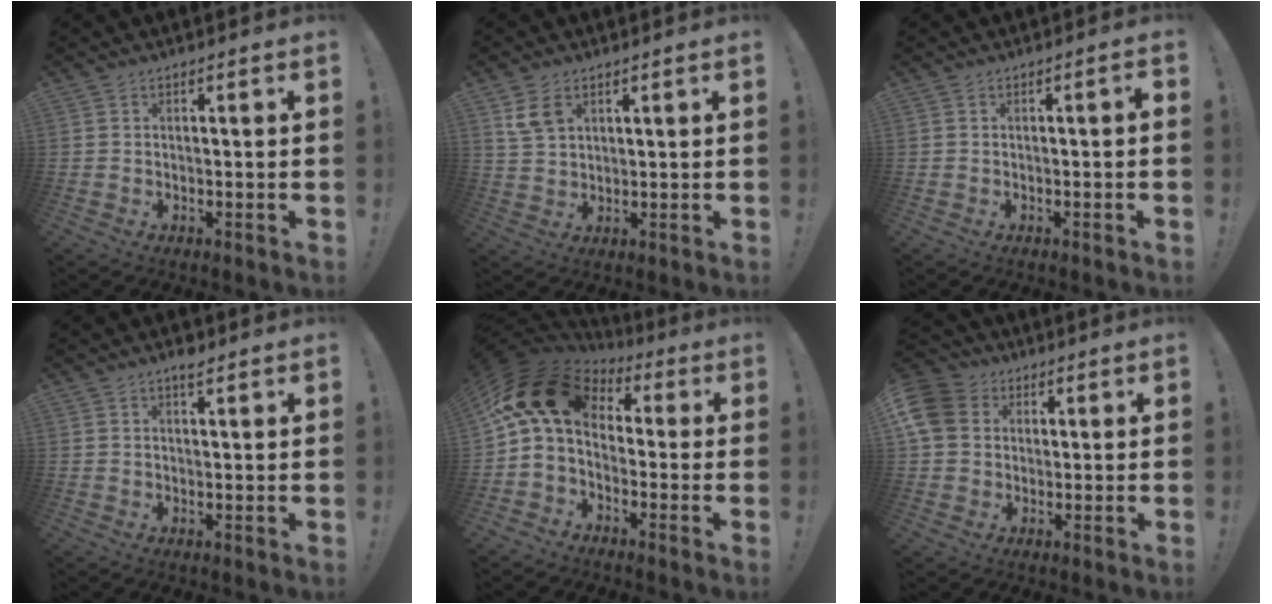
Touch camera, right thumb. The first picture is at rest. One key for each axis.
{"total": 6.2, "fx": 3.3, "fy": 4.1, "fz": 3.3, "tx": -0.049, "ty": -0.010, "tz": 0.064}
{"total": 1.3, "fx": -0.6, "fy": 0.0, "fz": 1.2, "tx": -0.025, "ty": 0.004, "tz": -0.010}
{"total": 2.3, "fx": 1.8, "fy": 0.2, "fz": 1.4, "tx": -0.017, "ty": -0.010, "tz": 0.028}
{"total": 16.3, "fx": 3.6, "fy": 9.8, "fz": 12.5, "tx": -0.230, "ty": 0.000, "tz": 0.070}
{"total": 11.5, "fx": 2.7, "fy": 9.8, "fz": 5.3, "tx": -0.086, "ty": 0.001, "tz": 0.057}